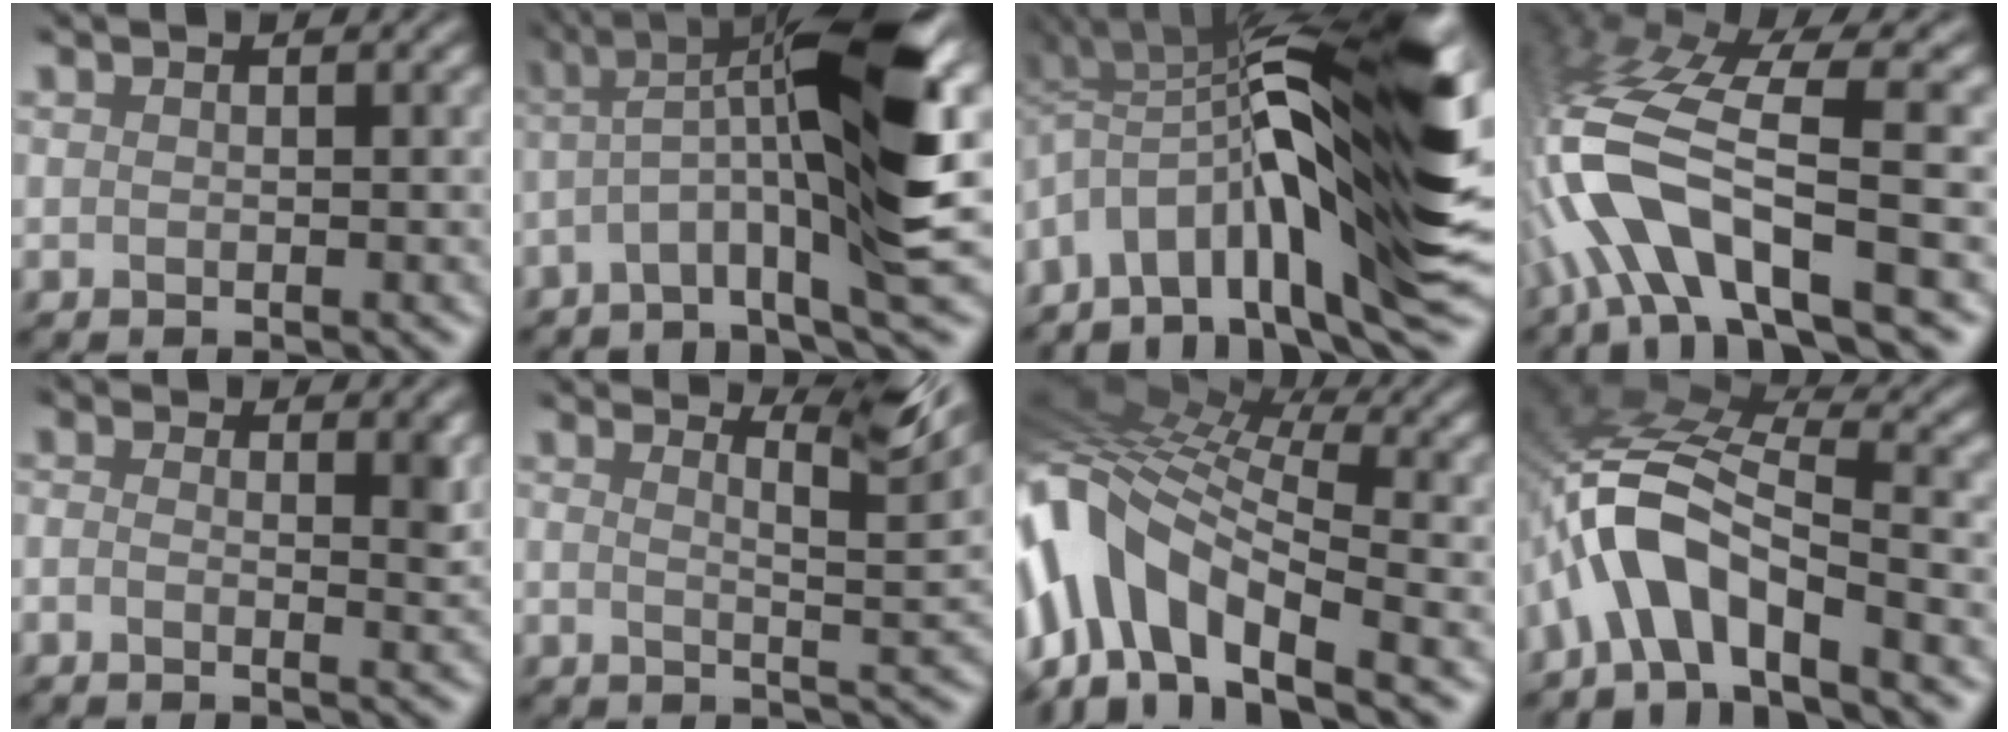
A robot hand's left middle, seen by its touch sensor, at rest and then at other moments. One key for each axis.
{"total": 11.1, "fx": -0.6, "fy": 1.5, "fz": 11.0, "tx": -0.192, "ty": 0.026, "tz": -0.012}
{"total": 13.3, "fx": -2.8, "fy": 4.2, "fz": 12.3, "tx": -0.203, "ty": 0.014, "tz": -0.040}
{"total": 10.0, "fx": -3.9, "fy": 3.1, "fz": 8.7, "tx": -0.191, "ty": 0.011, "tz": -0.073}
{"total": 0.9, "fx": -0.3, "fy": 0.1, "fz": 0.8, "tx": -0.029, "ty": -0.005, "tz": -0.006}
{"total": 4.9, "fx": 2.7, "fy": 0.7, "fz": 4.0, "tx": -0.047, "ty": 0.017, "tz": 0.022}
{"total": 10.8, "fx": -3.6, "fy": 6.0, "fz": 8.2, "tx": -0.168, "ty": 0.020, "tz": -0.076}
{"total": 6.3, "fx": -3.8, "fy": 2.4, "fz": 4.5, "tx": -0.093, "ty": 0.014, "tz": -0.074}